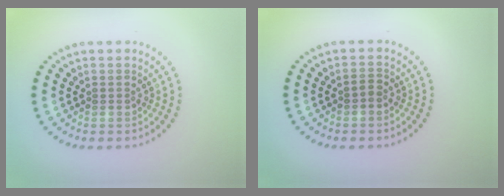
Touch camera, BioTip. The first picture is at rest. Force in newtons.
{"total": 0.8, "press": 0.7, "slide": 0.4}